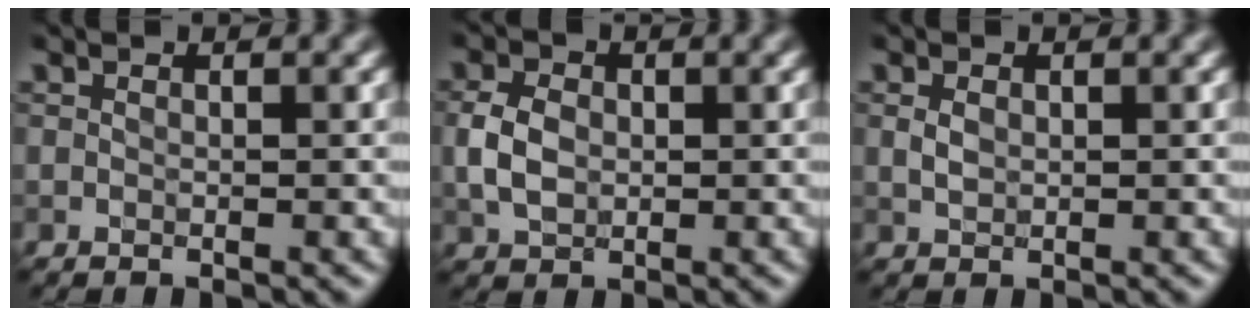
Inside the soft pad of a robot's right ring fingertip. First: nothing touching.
{"total": 3.2, "force": [-0.1, 2.4, 2.1], "torque": [-0.047, 0.007, -0.005]}
{"total": 1.1, "force": [0.3, 0.8, 0.7], "torque": [-0.017, 0.006, 0.007]}